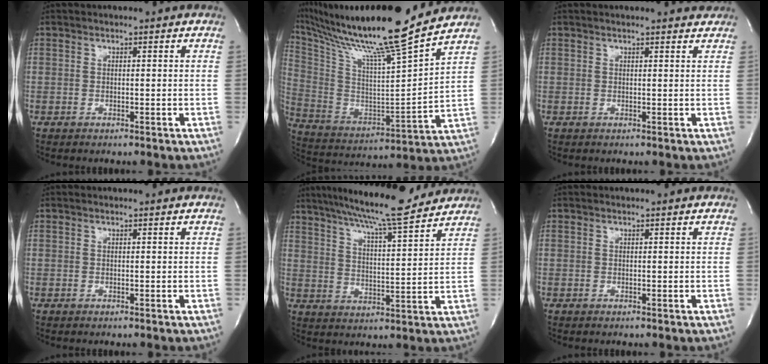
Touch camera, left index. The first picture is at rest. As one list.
[{"total": 23.1, "force": [19.4, -1.3, 12.6], "torque": [-0.247, -0.031, 0.331]}, {"total": 4.5, "force": [4.4, 0.3, 1.2], "torque": [-0.019, 0.006, 0.038]}, {"total": 0.0}, {"total": 16.1, "force": [14.1, 1.0, 7.7], "torque": [-0.133, 0.009, 0.212]}, {"total": 0.0}]